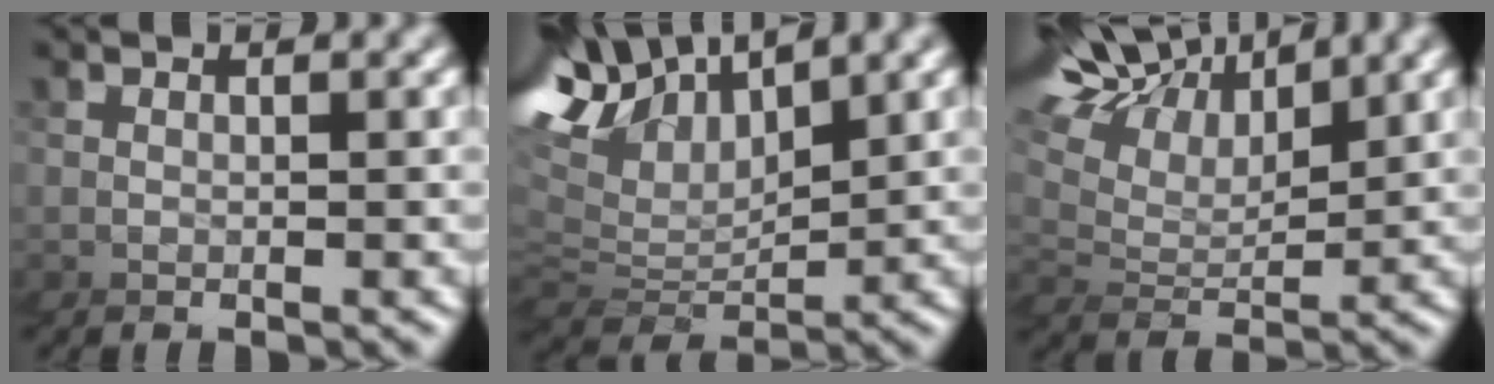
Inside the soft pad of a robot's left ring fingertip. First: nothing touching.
{"total": 6.2, "force": [2.8, 3.9, 3.8], "torque": [-0.113, 0.025, 0.028]}
{"total": 3.8, "force": [3.5, 1.3, 0.8], "torque": [-0.060, 0.032, 0.035]}